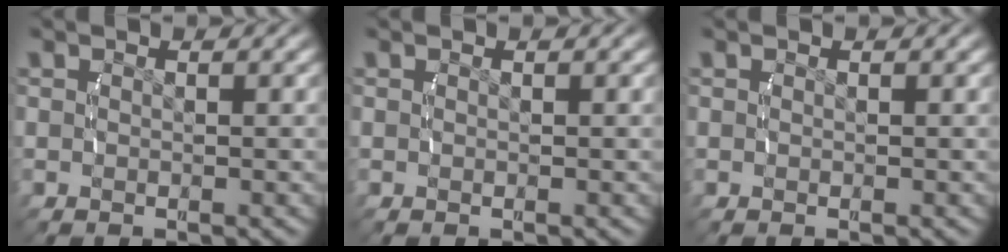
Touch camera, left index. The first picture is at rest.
{"total": 0.0}
{"total": 0.0}